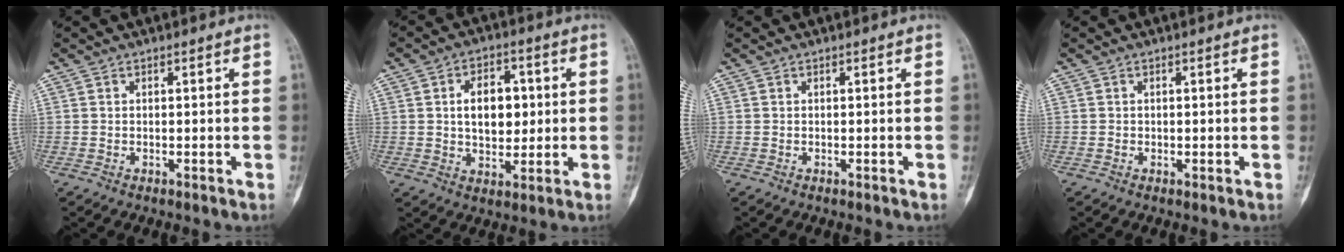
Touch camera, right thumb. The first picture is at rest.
{"total": 9.7, "force": [1.2, 6.3, 7.3], "torque": [-0.081, -0.002, 0.022]}
{"total": 0.0}
{"total": 0.0}